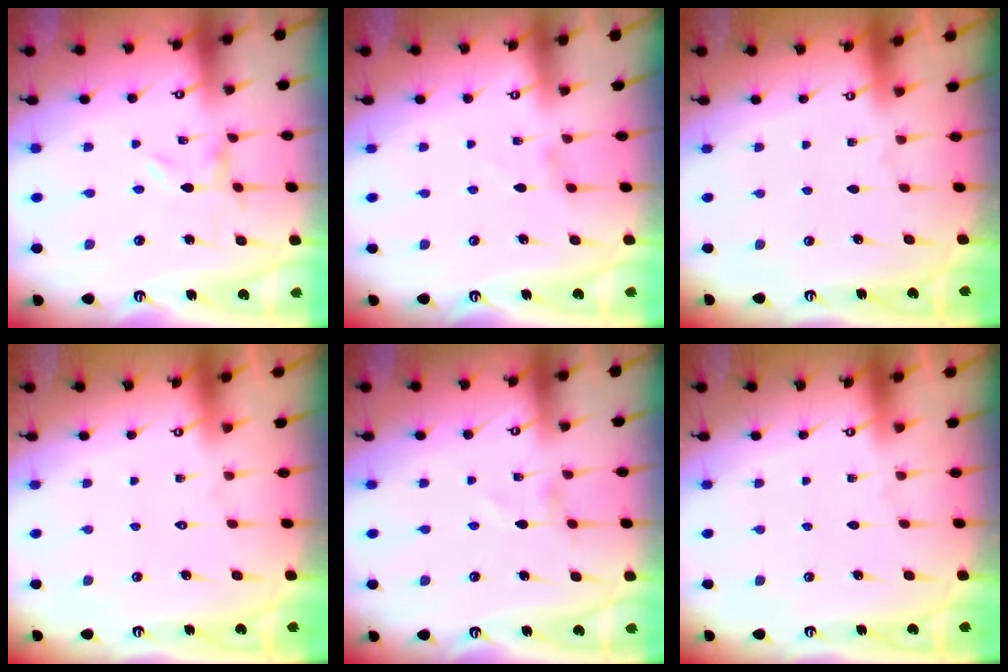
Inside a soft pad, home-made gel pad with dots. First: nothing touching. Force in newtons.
{"total": 1.6, "press": 1.5, "slide": 0.4}
{"total": 1.8, "press": 1.7, "slide": 0.1}
{"total": 1.5, "press": 1.5, "slide": 0.1}
{"total": 0.0}
{"total": 1.6, "press": 1.6, "slide": 0.1}